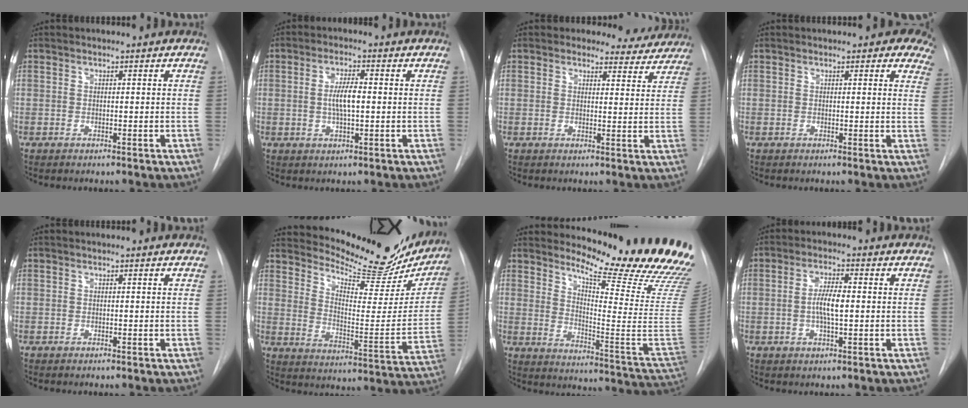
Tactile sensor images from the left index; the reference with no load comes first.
{"total": 4.5, "force": [0.0, 1.0, 4.4], "torque": [-0.088, 0.002, -0.002]}
{"total": 6.6, "force": [5.9, 2.8, -0.3], "torque": [0.028, -0.015, 0.046]}
{"total": 6.4, "force": [5.2, 2.5, 2.8], "torque": [-0.006, -0.014, 0.035]}
{"total": 0.0}
{"total": 22.1, "force": [20.1, 5.2, 7.7], "torque": [-0.111, -0.059, 0.263]}
{"total": 22.7, "force": [20.9, 0.1, 9.0], "torque": [-0.142, -0.152, 0.257]}
{"total": 4.7, "force": [-0.2, 0.9, 4.6], "torque": [-0.093, 0.001, -0.006]}